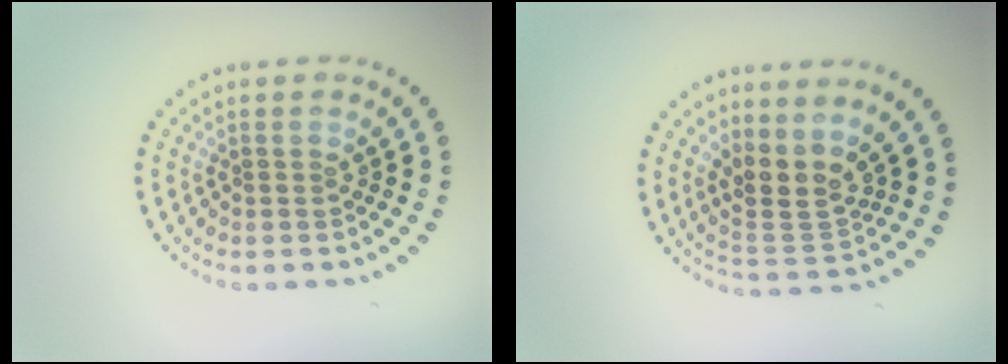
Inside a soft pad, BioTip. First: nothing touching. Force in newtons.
{"total": 3.4, "press": 2.5, "slide": 2.3}